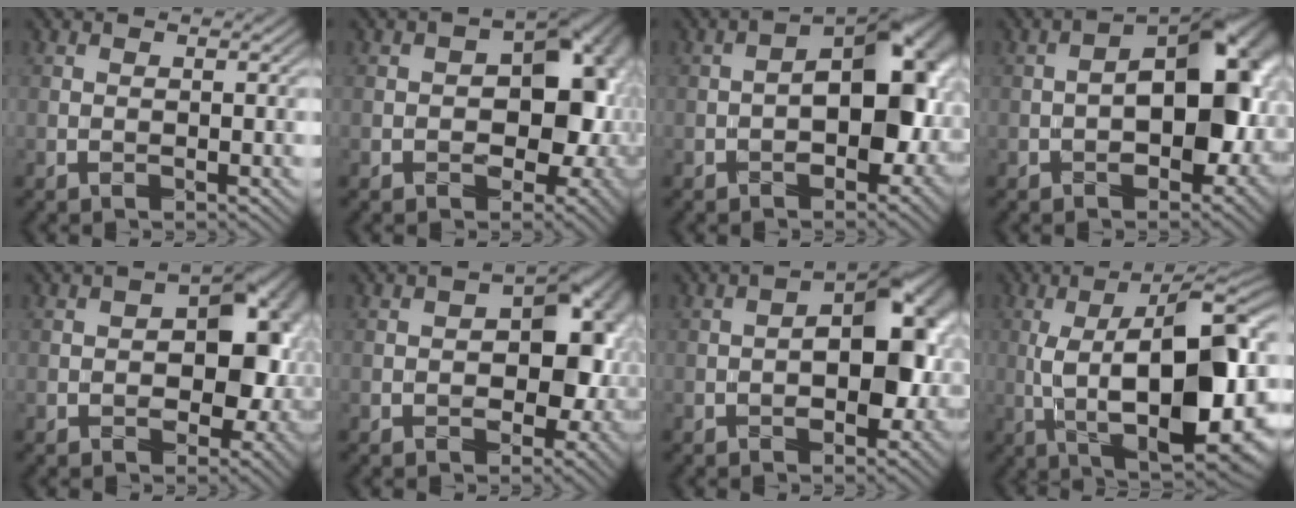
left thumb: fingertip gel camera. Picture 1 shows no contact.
{"total": 12.3, "force": [-0.6, 8.5, 8.9], "torque": [-0.076, -0.014, 0.003]}
{"total": 11.0, "force": [-1.4, 6.3, 9.0], "torque": [-0.089, 0.005, -0.031]}
{"total": 12.1, "force": [-1.2, 6.8, 9.9], "torque": [-0.102, 0.002, -0.023]}
{"total": 9.7, "force": [-0.3, 6.7, 7.0], "torque": [-0.059, -0.006, -0.002]}
{"total": 8.7, "force": [-0.4, 6.1, 6.2], "torque": [-0.046, -0.004, -0.008]}
{"total": 10.0, "force": [-1.3, 5.8, 8.1], "torque": [-0.073, 0.005, -0.029]}
{"total": 16.0, "force": [-0.1, 5.4, 15.0], "torque": [-0.232, 0.007, 0.002]}